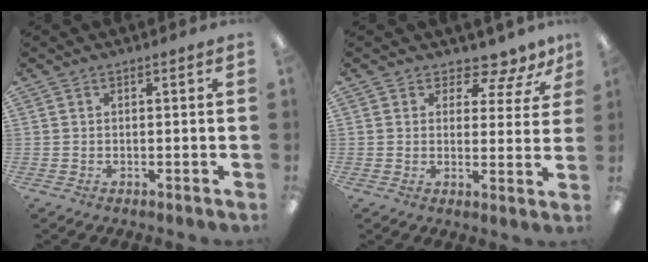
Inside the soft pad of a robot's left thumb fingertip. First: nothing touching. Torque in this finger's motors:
{"motor_torque": [0.16, 0.14, -0.07, -0.17, -0.01]}